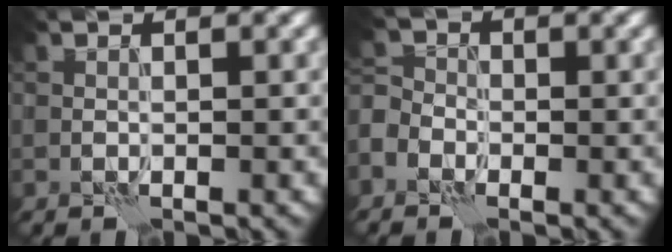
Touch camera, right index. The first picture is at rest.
{"total": 3.9, "force": [-2.2, 2.9, 1.5], "torque": [-0.026, 0.000, -0.049]}